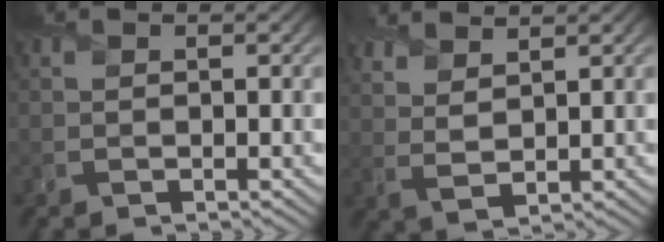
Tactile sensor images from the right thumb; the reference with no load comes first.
{"total": 4.7, "force": [4.0, 1.1, 2.2], "torque": [-0.046, 0.000, 0.070]}